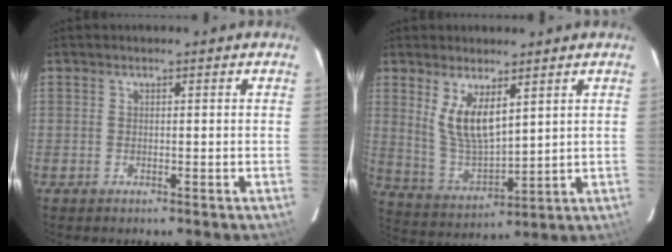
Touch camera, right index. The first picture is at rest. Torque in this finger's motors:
{"motor_torque": [0.21, 0.12, 0.26, 0.10]}